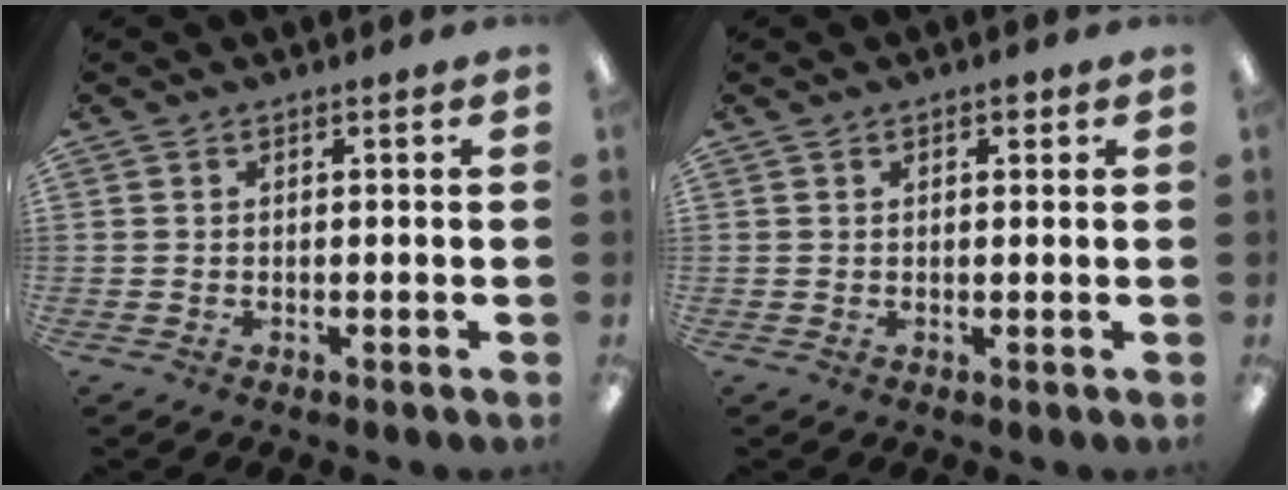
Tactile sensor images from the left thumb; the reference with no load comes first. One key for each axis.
{"total": 1.7, "fx": 0.9, "fy": 1.0, "fz": 1.0, "tx": -0.013, "ty": 0.002, "tz": 0.013}